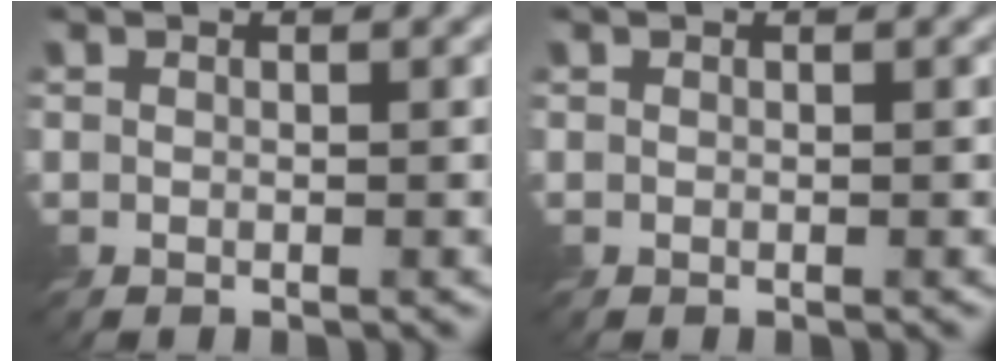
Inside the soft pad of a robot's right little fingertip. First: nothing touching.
{"total": 0.0}